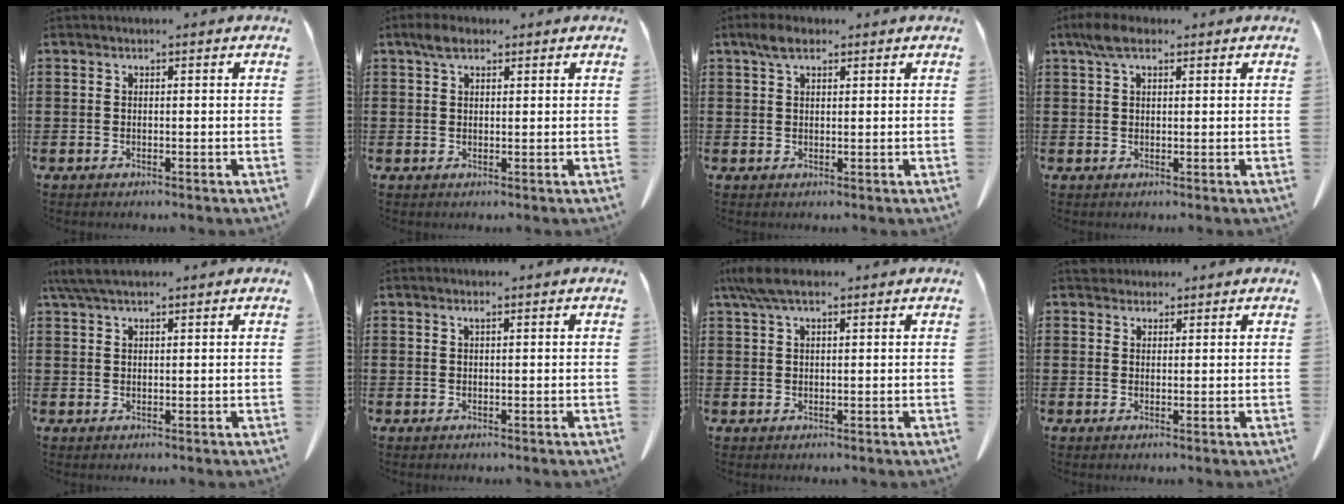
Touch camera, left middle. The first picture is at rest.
{"total": 3.0, "force": [1.8, 1.5, 1.9], "torque": [-0.044, 0.006, 0.032]}
{"total": 3.1, "force": [1.9, 1.4, 2.1], "torque": [-0.047, 0.006, 0.034]}
{"total": 3.7, "force": [2.0, 1.6, 2.6], "torque": [-0.059, 0.007, 0.037]}
{"total": 3.7, "force": [2.6, 0.7, 2.4], "torque": [-0.054, -0.001, 0.051]}
{"total": 0.5, "force": [0.3, 0.0, 0.4], "torque": [-0.009, -0.001, 0.007]}
{"total": 4.3, "force": [2.5, 1.0, 3.3], "torque": [-0.070, 0.002, 0.048]}
{"total": 1.9, "force": [1.7, 0.9, 0.2], "torque": [-0.002, 0.000, 0.033]}